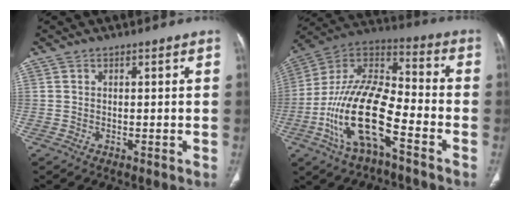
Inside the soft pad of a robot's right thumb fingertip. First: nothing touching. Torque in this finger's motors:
{"motor_torque": [2.74, 2.27, 2.14, -0.63, 0.60]}